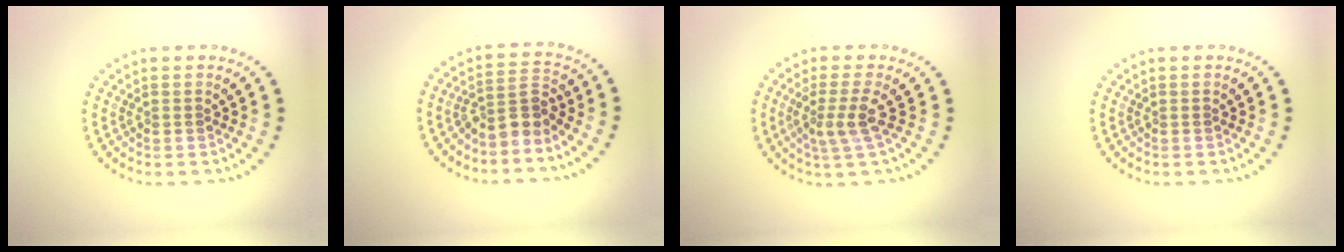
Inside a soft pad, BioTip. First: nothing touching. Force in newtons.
{"total": 2.8, "press": 2.1, "slide": 1.8}
{"total": 2.6, "press": 2.0, "slide": 1.8}
{"total": 0.0}